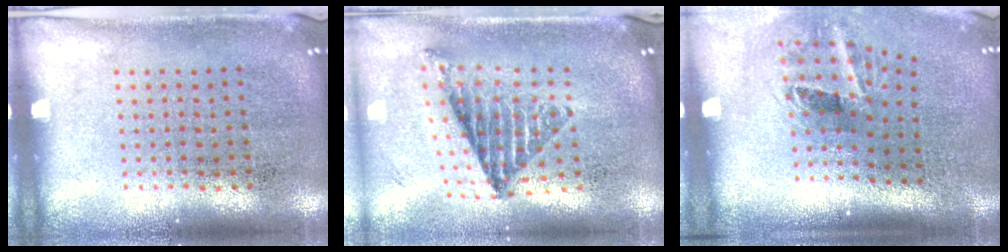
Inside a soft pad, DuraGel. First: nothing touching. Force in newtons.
{"total": 1.3, "press": 1.2, "slide": 0.6}
{"total": 2.1, "press": 1.3, "slide": 1.7}